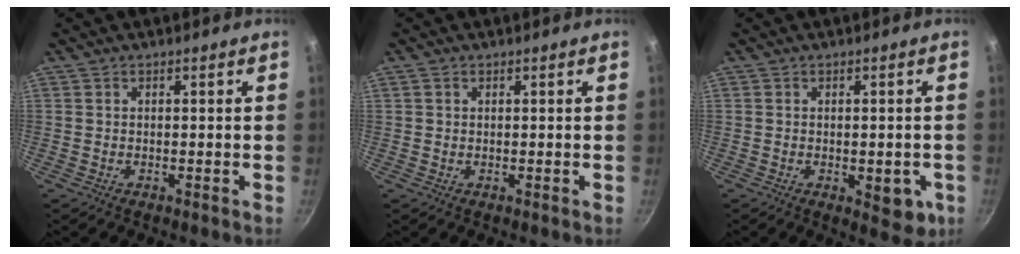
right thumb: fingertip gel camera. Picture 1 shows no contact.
{"total": 0.8, "force": [0.4, 0.6, 0.4], "torque": [-0.006, 0.002, 0.006]}
{"total": 6.6, "force": [-1.7, 3.2, 5.5], "torque": [-0.050, 0.000, -0.017]}